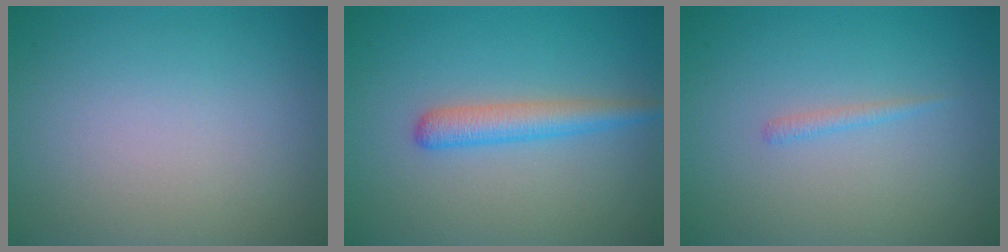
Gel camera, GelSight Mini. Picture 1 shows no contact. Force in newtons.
{"total": 2.7, "press": 2.7, "slide": 0.1}
{"total": 0.8, "press": 0.8, "slide": 0.1}